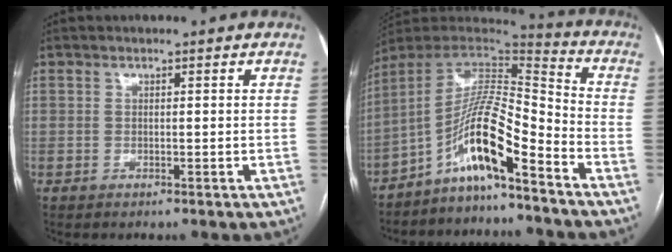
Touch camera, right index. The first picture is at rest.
{"total": 12.8, "force": [-7.4, 1.7, 10.3], "torque": [-0.193, 0.021, -0.135]}